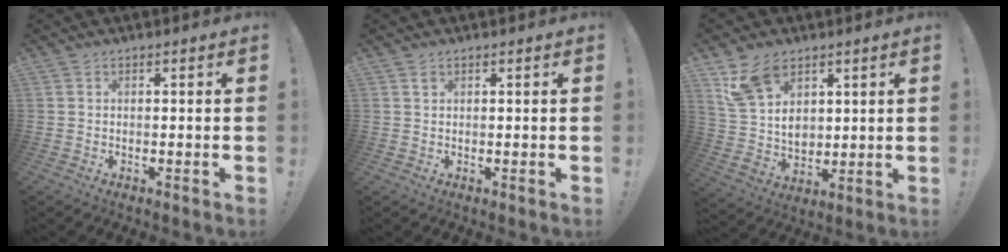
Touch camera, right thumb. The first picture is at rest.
{"total": 0.6, "force": [0.5, 0.3, 0.3], "torque": [0.004, -0.004, 0.008]}
{"total": 12.4, "force": [7.4, 8.3, 5.5], "torque": [-0.100, -0.034, 0.148]}